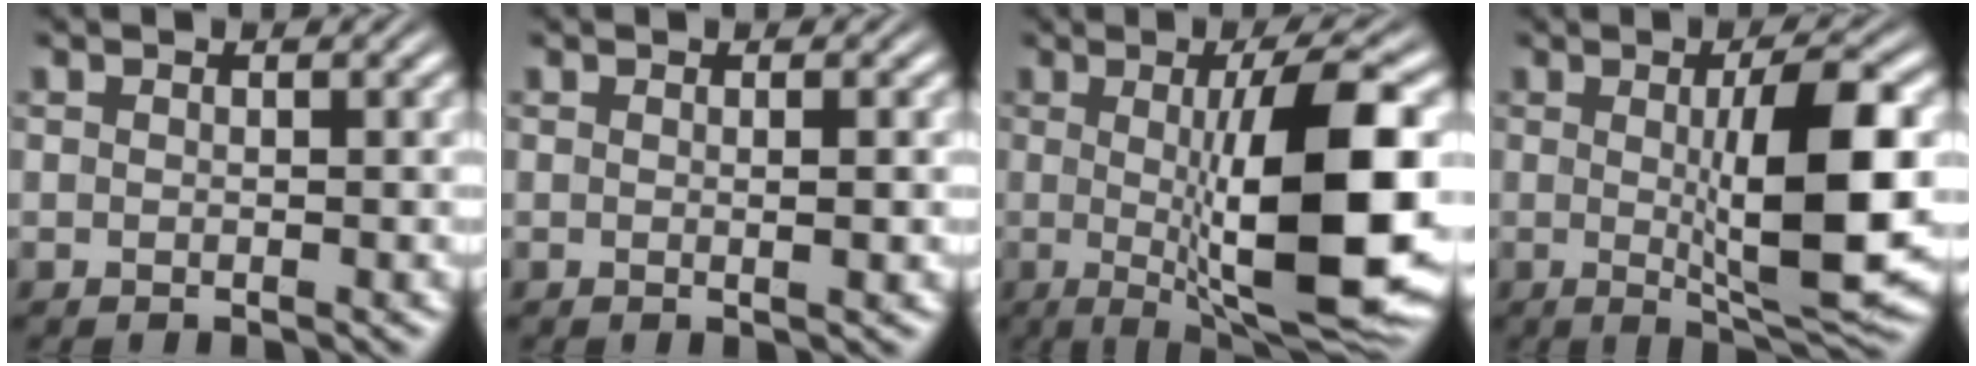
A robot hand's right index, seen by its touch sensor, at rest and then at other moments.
{"total": 0.7, "force": [0.0, -0.3, 0.7], "torque": [-0.009, -0.003, 0.000]}
{"total": 12.5, "force": [-0.4, 2.4, 12.2], "torque": [-0.179, -0.006, 0.005]}
{"total": 9.1, "force": [0.1, 1.7, 9.0], "torque": [-0.133, -0.005, 0.006]}